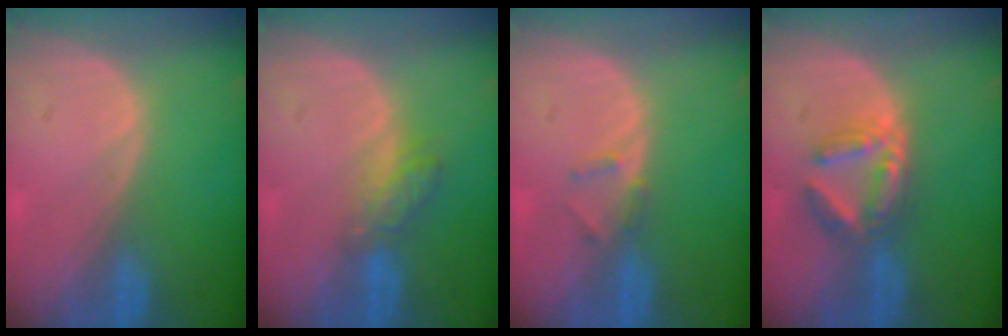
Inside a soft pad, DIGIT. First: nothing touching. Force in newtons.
{"total": 4.5, "press": 4.1, "slide": 1.9}
{"total": 1.8, "press": 1.5, "slide": 0.9}
{"total": 5.9, "press": 5.5, "slide": 1.9}